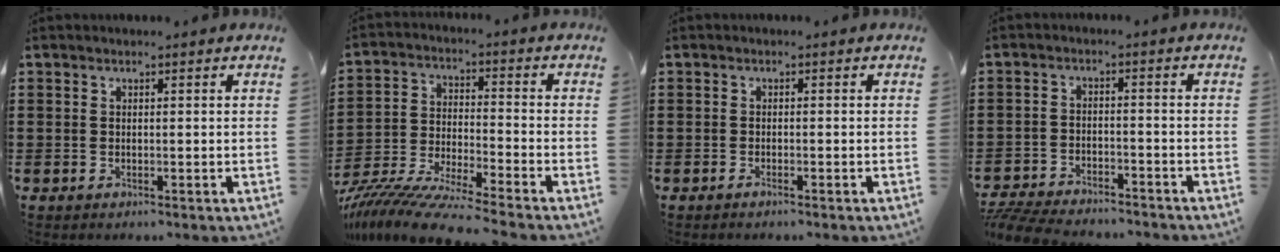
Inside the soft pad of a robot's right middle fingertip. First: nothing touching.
{"total": 9.2, "force": [-8.8, -0.5, 2.6], "torque": [-0.060, -0.007, -0.178]}
{"total": 0.7, "force": [-0.5, 0.0, 0.4], "torque": [-0.010, -0.004, -0.009]}
{"total": 5.5, "force": [-5.4, 0.7, 0.9], "torque": [-0.031, 0.004, -0.113]}